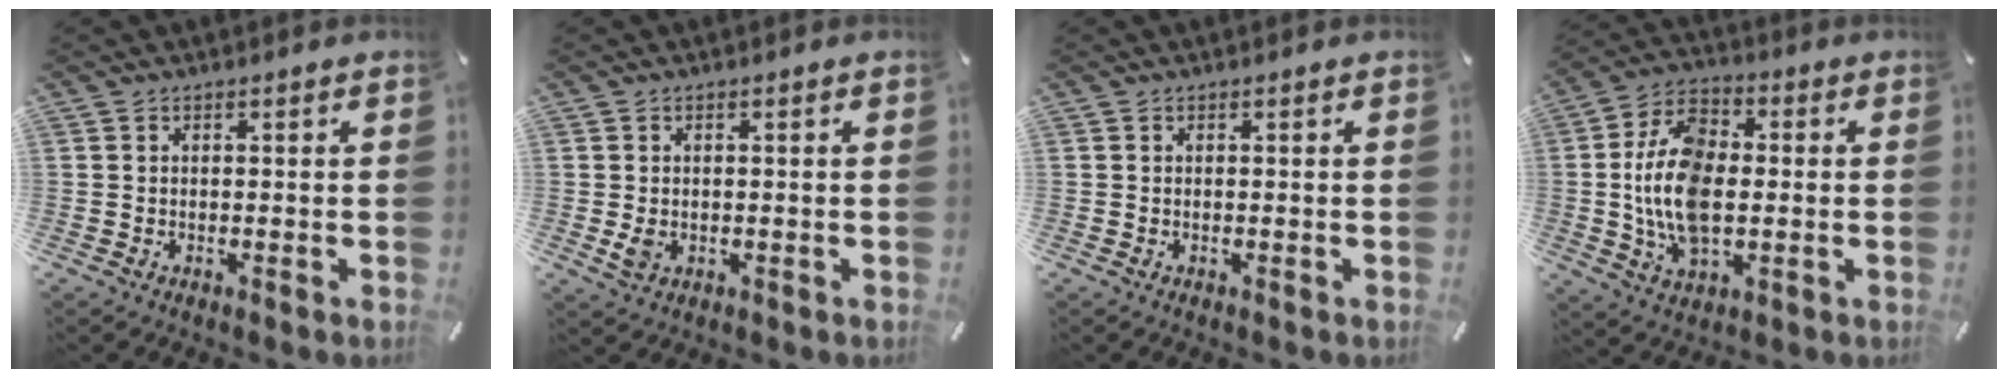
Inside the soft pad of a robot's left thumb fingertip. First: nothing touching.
{"total": 2.5, "force": [-0.2, 1.7, 1.8], "torque": [-0.048, -0.003, -0.006]}
{"total": 0.0}
{"total": 15.5, "force": [-0.7, 9.7, 12.1], "torque": [-0.257, 0.001, -0.012]}